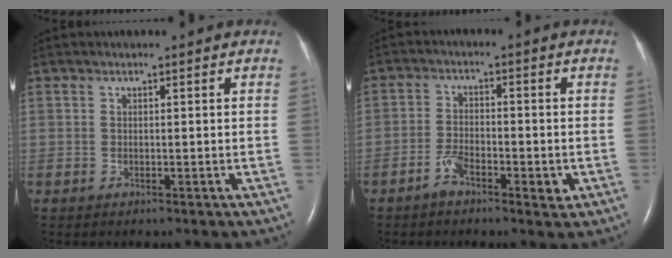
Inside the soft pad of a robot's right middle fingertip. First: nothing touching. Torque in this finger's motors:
{"motor_torque": [-0.09, -0.16, 0.05, 0.05]}